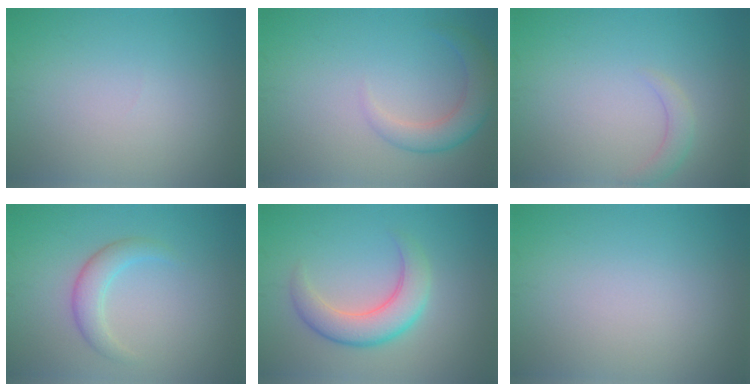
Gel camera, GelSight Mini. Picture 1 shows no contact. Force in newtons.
{"total": 3.5, "press": 3.5, "slide": 0.2}
{"total": 1.5, "press": 1.5, "slide": 0.2}
{"total": 2.7, "press": 2.7, "slide": 0.1}
{"total": 4.7, "press": 4.7, "slide": 0.4}
{"total": 0.0}